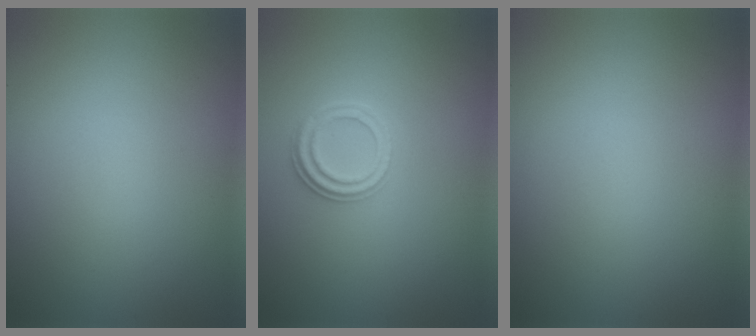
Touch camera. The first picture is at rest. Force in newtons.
{"total": 2.3, "press": 2.1, "slide": 1.0}
{"total": 0.0}